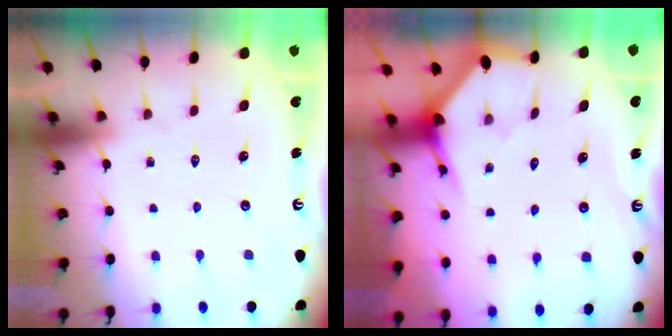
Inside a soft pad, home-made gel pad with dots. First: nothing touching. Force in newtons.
{"total": 3.2, "press": 3.2, "slide": 0.3}